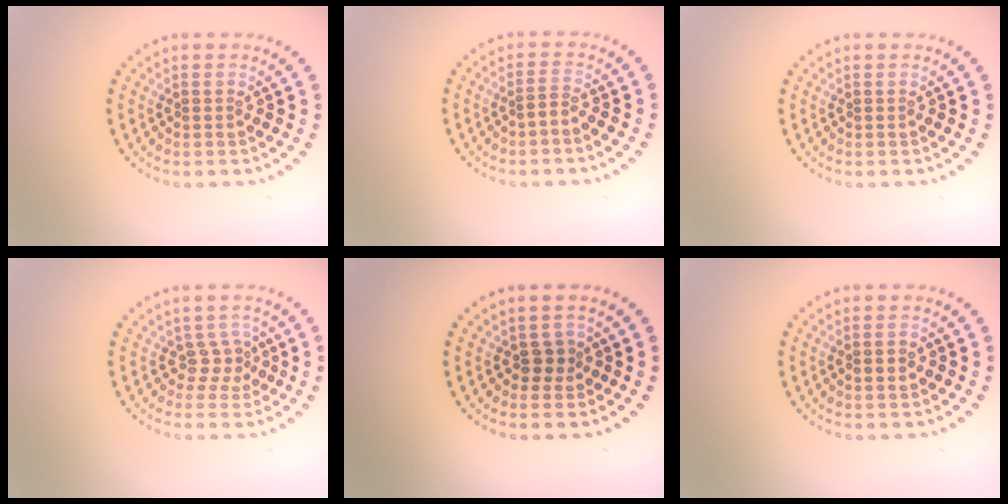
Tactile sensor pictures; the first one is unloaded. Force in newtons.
{"total": 0.9, "press": 0.8, "slide": 0.5}
{"total": 0.0}
{"total": 2.0, "press": 1.3, "slide": 1.5}
{"total": 1.5, "press": 1.2, "slide": 0.9}
{"total": 0.8, "press": 0.8, "slide": 0.1}